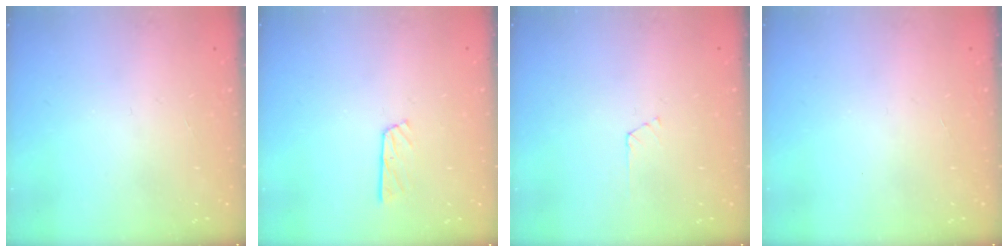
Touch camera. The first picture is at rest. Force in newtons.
{"total": 4.8, "press": 4.7, "slide": 0.4}
{"total": 1.7, "press": 1.7, "slide": 0.3}
{"total": 0.0}